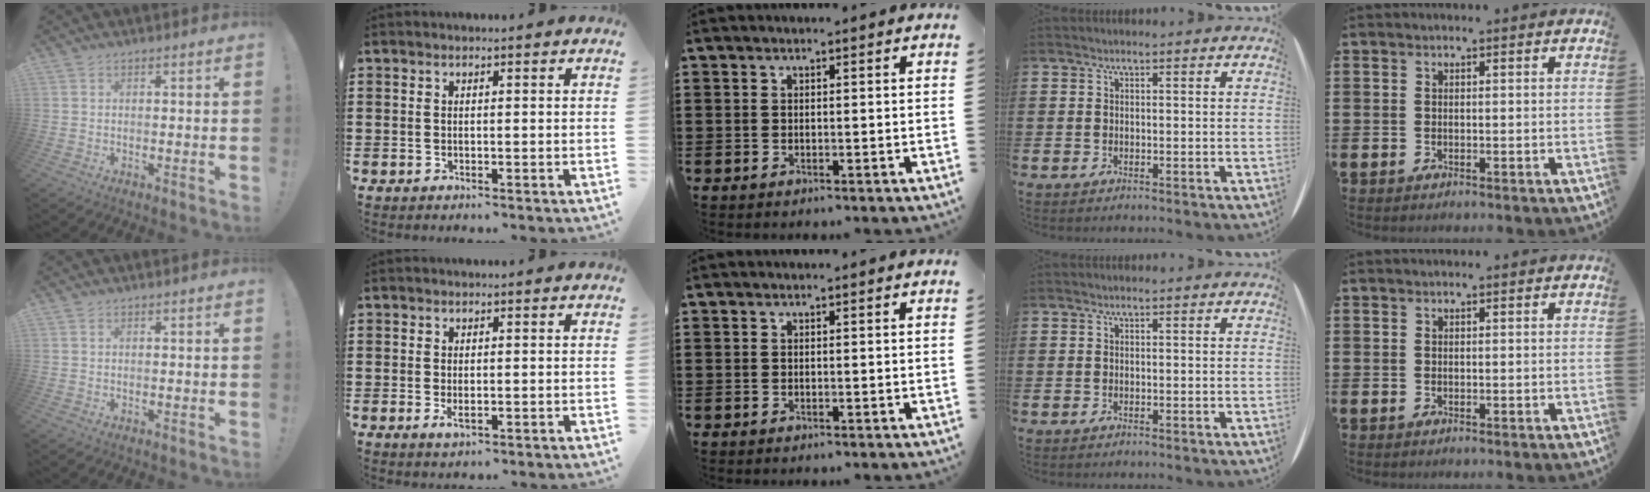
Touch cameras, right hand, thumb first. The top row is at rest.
{"index": {"total": 1.5, "force": [-0.3, 0.5, 1.4], "torque": [-0.026, -0.003, -0.004]}}